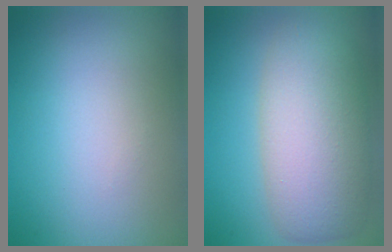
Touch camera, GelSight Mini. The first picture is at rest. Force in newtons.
{"total": 7.5, "press": 7.5, "slide": 0.2}